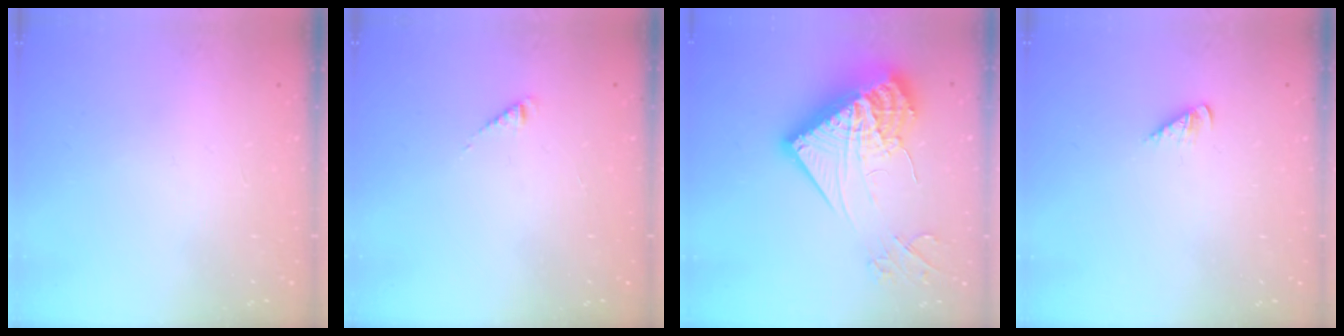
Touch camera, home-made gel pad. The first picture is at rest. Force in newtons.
{"total": 2.6, "press": 2.6, "slide": 0.4}
{"total": 26.0, "press": 25.9, "slide": 2.6}
{"total": 3.3, "press": 3.2, "slide": 0.5}